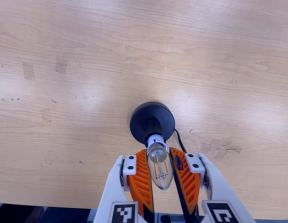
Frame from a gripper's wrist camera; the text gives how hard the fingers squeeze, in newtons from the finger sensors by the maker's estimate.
{"total": 14.3, "left": 13.6, "right": 15.0}